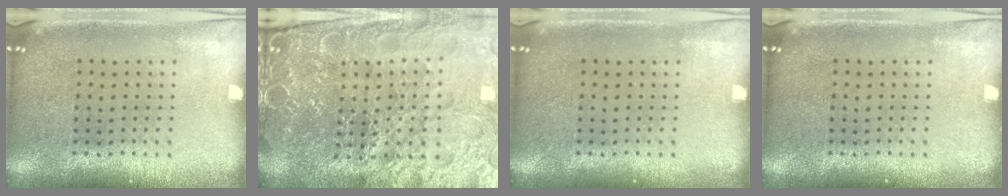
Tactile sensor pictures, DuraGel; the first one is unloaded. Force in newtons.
{"total": 5.4, "press": 5.0, "slide": 1.9}
{"total": 0.0}
{"total": 0.0}